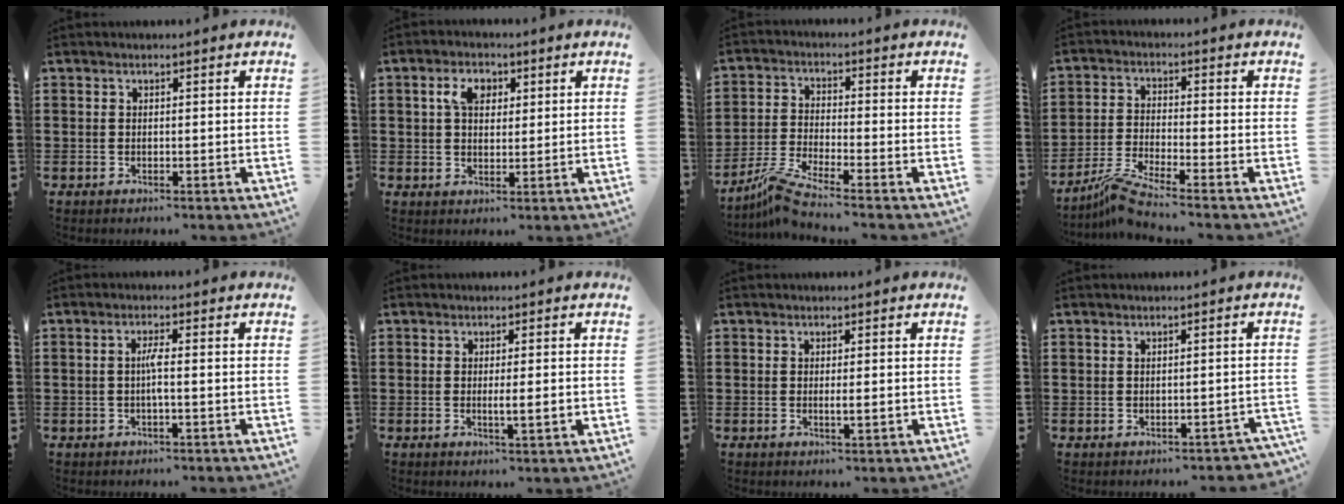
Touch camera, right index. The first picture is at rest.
{"total": 4.2, "force": [1.4, 2.7, 2.9], "torque": [-0.060, 0.010, 0.021]}
{"total": 5.3, "force": [-4.6, -0.1, 2.7], "torque": [-0.074, -0.017, -0.092]}
{"total": 5.1, "force": [-4.4, -0.1, 2.5], "torque": [-0.063, -0.016, -0.085]}
{"total": 2.4, "force": [-0.4, 0.1, 2.3], "torque": [-0.052, -0.003, -0.013]}
{"total": 2.8, "force": [-0.4, 0.2, 2.8], "torque": [-0.047, -0.004, -0.008]}
{"total": 1.5, "force": [-0.2, 0.1, 1.5], "torque": [-0.026, -0.002, -0.005]}
{"total": 1.2, "force": [-1.0, 0.7, 0.1], "torque": [-0.006, 0.002, -0.023]}